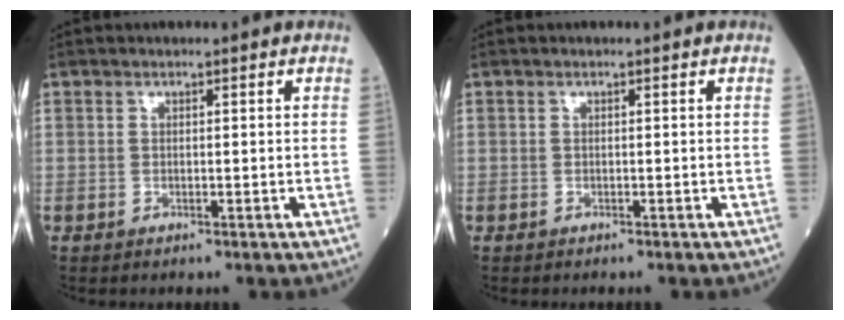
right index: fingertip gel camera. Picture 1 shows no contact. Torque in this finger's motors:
{"motor_torque": [0.08, 0.01, -0.05, 0.02]}